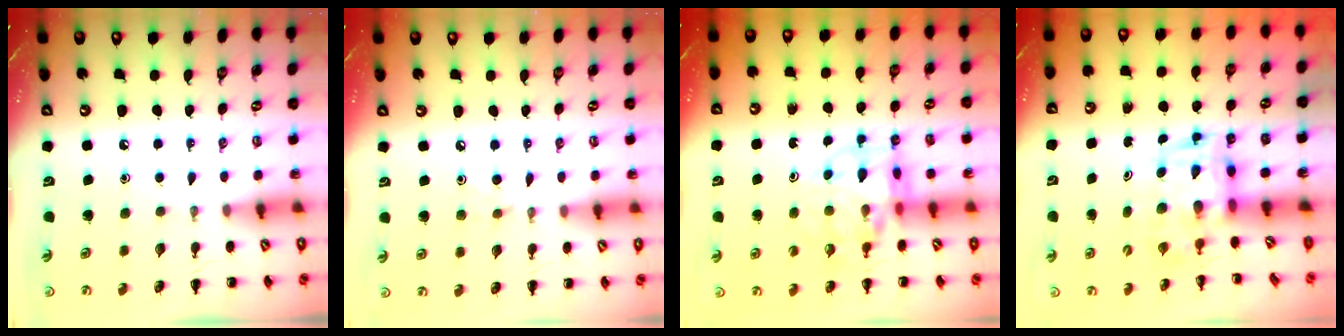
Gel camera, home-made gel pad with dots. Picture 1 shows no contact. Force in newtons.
{"total": 4.5, "press": 4.3, "slide": 1.4}
{"total": 12.1, "press": 11.4, "slide": 3.8}
{"total": 3.0, "press": 3.0, "slide": 0.6}